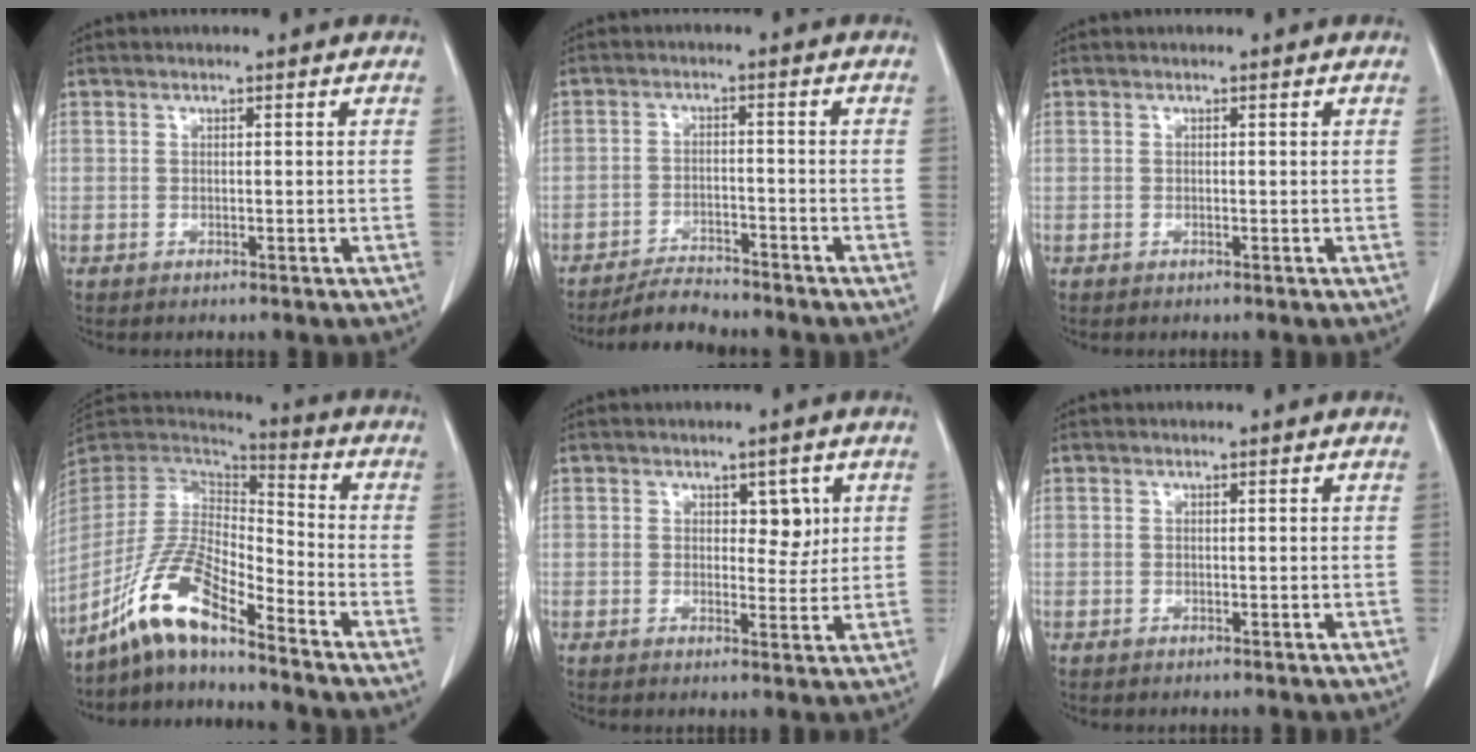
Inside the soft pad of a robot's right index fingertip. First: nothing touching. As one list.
[{"total": 5.1, "force": [-5.0, 0.7, 1.0], "torque": [-0.017, -0.017, -0.088]}, {"total": 0.0}, {"total": 12.6, "force": [-9.4, 1.9, 8.1], "torque": [-0.170, 0.005, -0.181]}, {"total": 3.5, "force": [1.3, 2.0, 2.5], "torque": [-0.025, -0.001, 0.018]}, {"total": 0.0}]